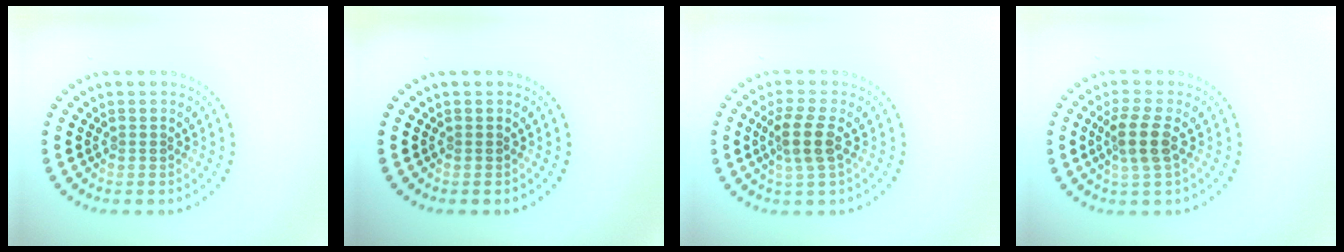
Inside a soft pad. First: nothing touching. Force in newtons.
{"total": 0.0}
{"total": 2.7, "press": 2.3, "slide": 1.4}
{"total": 2.7, "press": 2.3, "slide": 1.4}